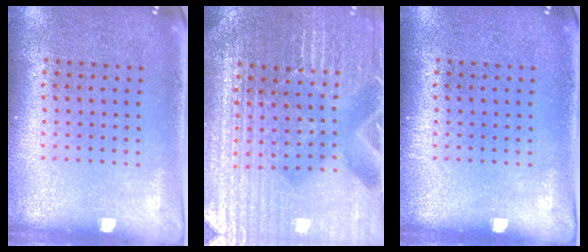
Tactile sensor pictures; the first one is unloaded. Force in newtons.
{"total": 5.2, "press": 4.8, "slide": 1.8}
{"total": 0.0}